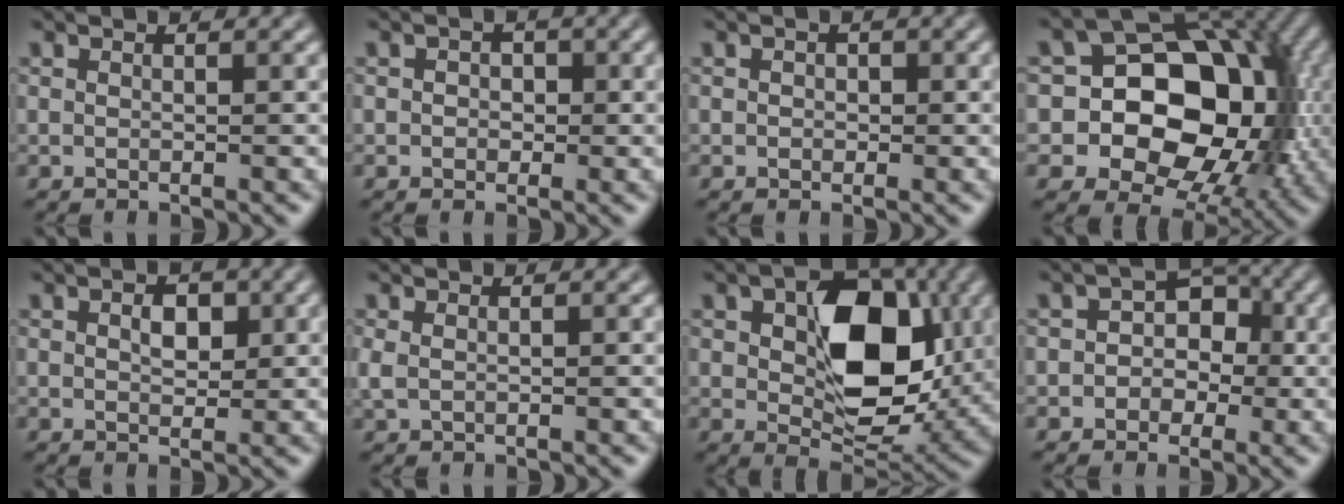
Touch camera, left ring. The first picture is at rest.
{"total": 1.7, "force": [-0.1, 1.5, 0.9], "torque": [-0.008, 0.020, -0.010]}
{"total": 0.7, "force": [-0.3, 0.5, 0.2], "torque": [-0.005, 0.013, -0.003]}
{"total": 14.4, "force": [-1.3, 10.8, 9.4], "torque": [-0.098, 0.014, -0.033]}
{"total": 1.4, "force": [0.2, 0.8, 1.1], "torque": [-0.025, 0.004, 0.012]}
{"total": 0.9, "force": [-0.3, 0.7, 0.5], "torque": [-0.023, 0.003, 0.006]}
{"total": 10.3, "force": [1.5, 6.1, 8.2], "torque": [-0.131, 0.000, 0.042]}
{"total": 3.6, "force": [-0.4, 2.8, 2.2], "torque": [-0.007, 0.011, -0.010]}